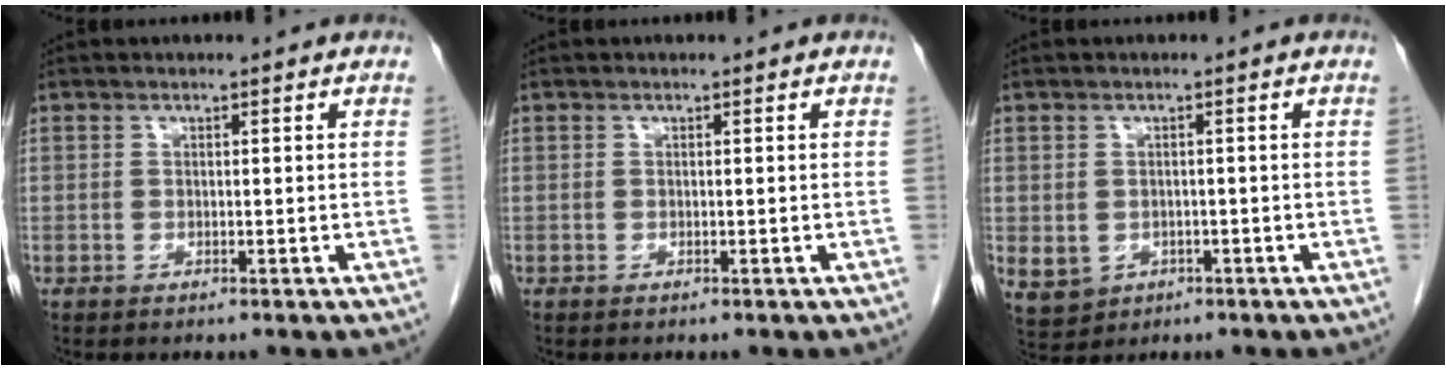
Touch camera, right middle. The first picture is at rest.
{"total": 0.0}
{"total": 7.0, "force": [-2.3, 6.2, 2.3], "torque": [-0.065, 0.001, -0.022]}